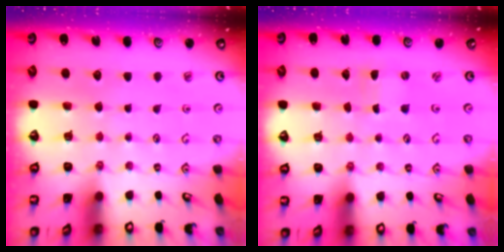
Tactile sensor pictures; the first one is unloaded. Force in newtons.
{"total": 0.0}